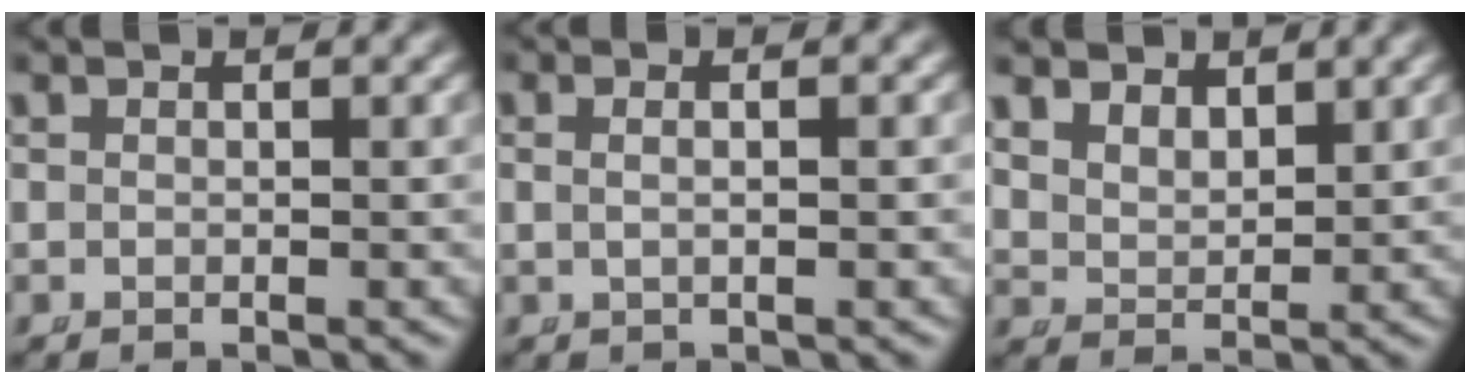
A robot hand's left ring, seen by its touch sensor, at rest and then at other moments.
{"total": 1.3, "force": [-0.1, 0.0, 1.3], "torque": [-0.027, -0.004, 0.003]}
{"total": 3.8, "force": [2.5, 2.4, 1.6], "torque": [-0.046, -0.015, 0.055]}